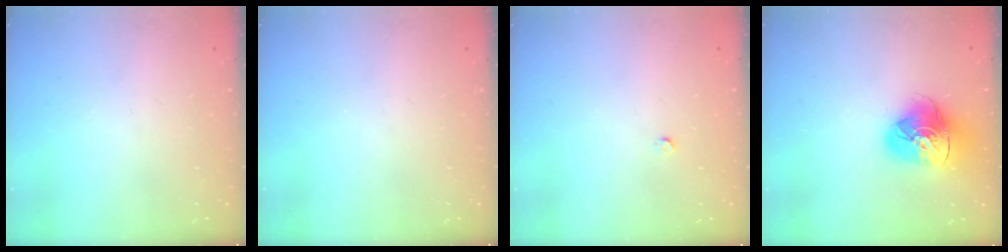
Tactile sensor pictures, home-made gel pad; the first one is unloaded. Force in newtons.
{"total": 0.0}
{"total": 2.2, "press": 2.2, "slide": 0.3}
{"total": 15.7, "press": 15.6, "slide": 1.9}